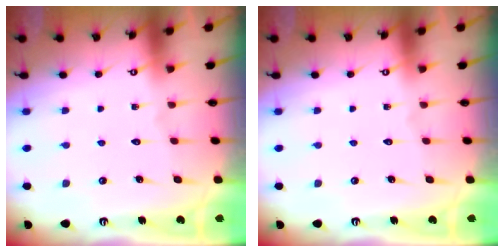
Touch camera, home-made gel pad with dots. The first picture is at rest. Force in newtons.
{"total": 0.0}